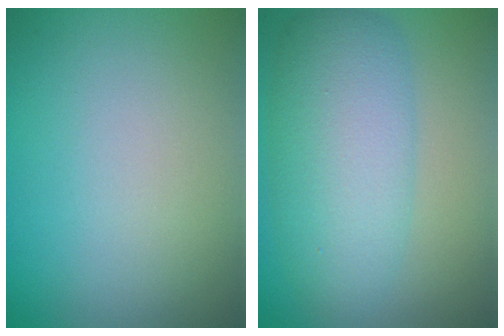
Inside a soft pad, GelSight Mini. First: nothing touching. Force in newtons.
{"total": 7.0, "press": 7.0, "slide": 0.1}